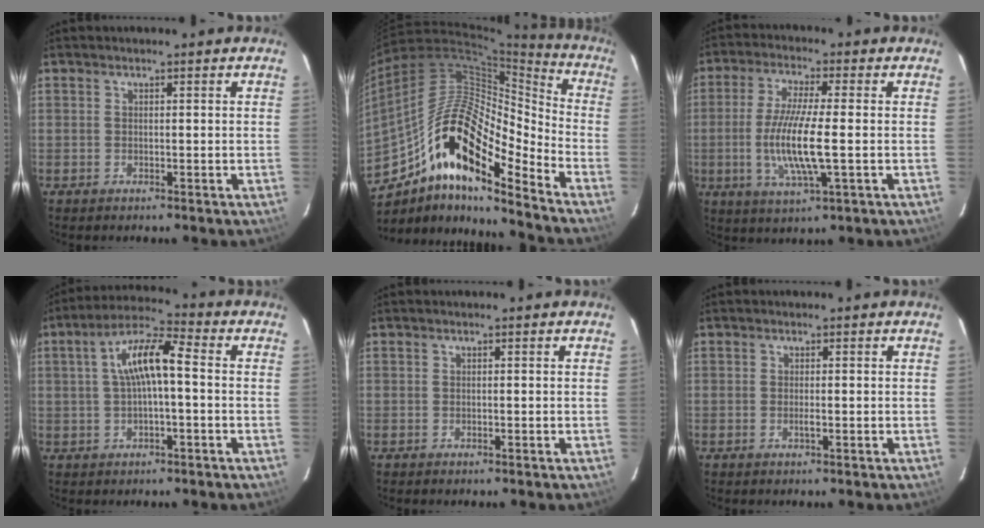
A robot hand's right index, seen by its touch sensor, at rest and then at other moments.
{"total": 20.2, "force": [-11.7, 5.5, 15.5], "torque": [-0.264, -0.011, -0.227]}
{"total": 11.1, "force": [-1.7, 1.4, 10.9], "torque": [-0.214, -0.010, -0.035]}
{"total": 9.5, "force": [-0.4, -1.8, 9.3], "torque": [-0.176, 0.009, 0.002]}
{"total": 0.0}
{"total": 0.8, "force": [-0.2, 0.0, 0.8], "torque": [-0.014, -0.002, -0.004]}